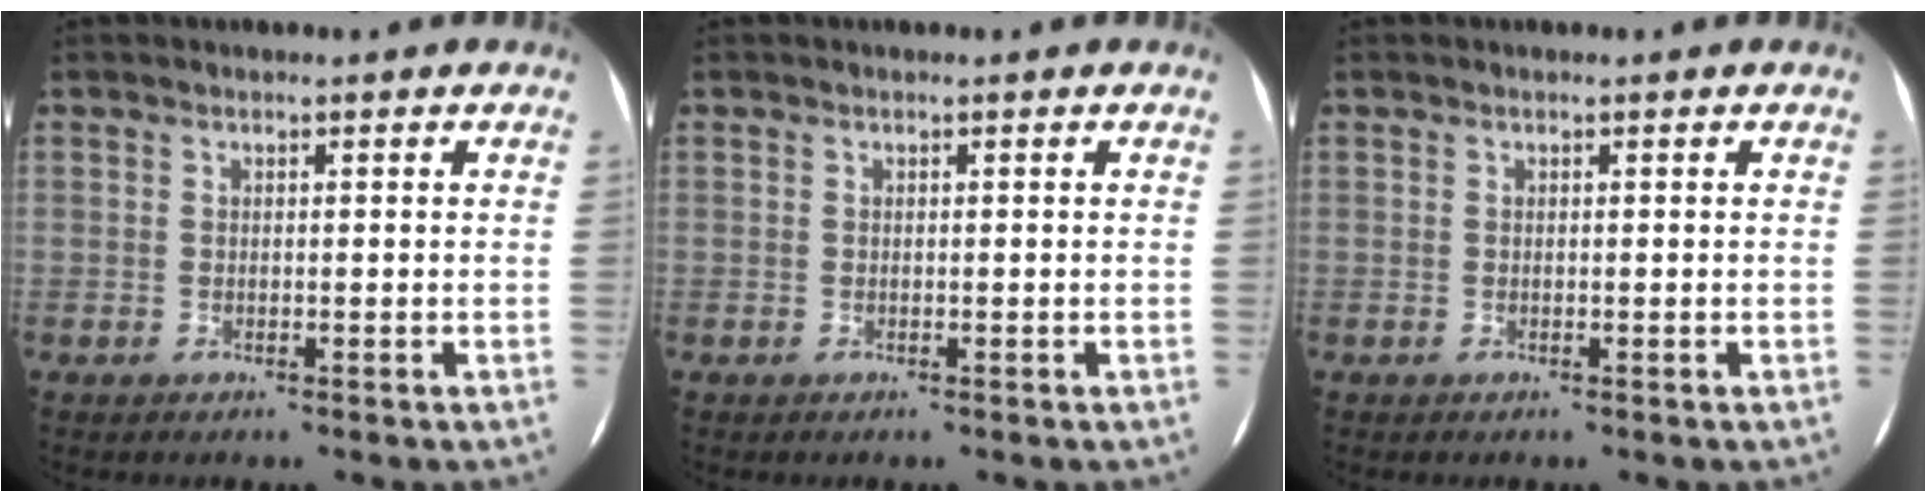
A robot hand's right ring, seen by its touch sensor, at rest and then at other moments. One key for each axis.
{"total": 0.0}
{"total": 0.0}